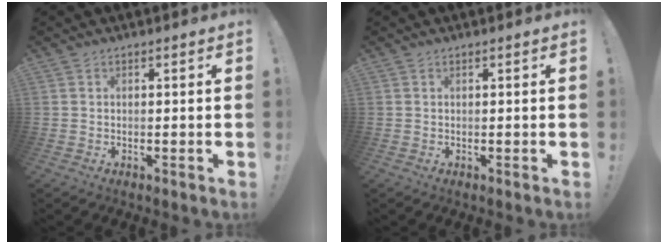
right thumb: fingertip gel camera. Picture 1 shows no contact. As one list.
[{"total": 0.0}]